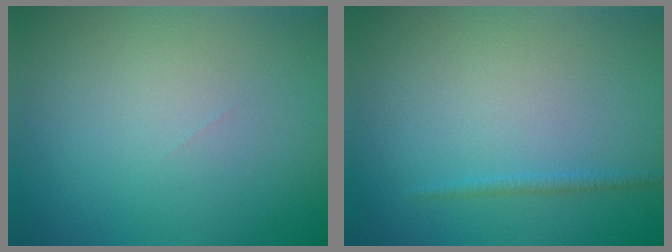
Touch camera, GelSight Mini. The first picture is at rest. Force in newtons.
{"total": 0.8, "press": 0.8, "slide": 0.1}